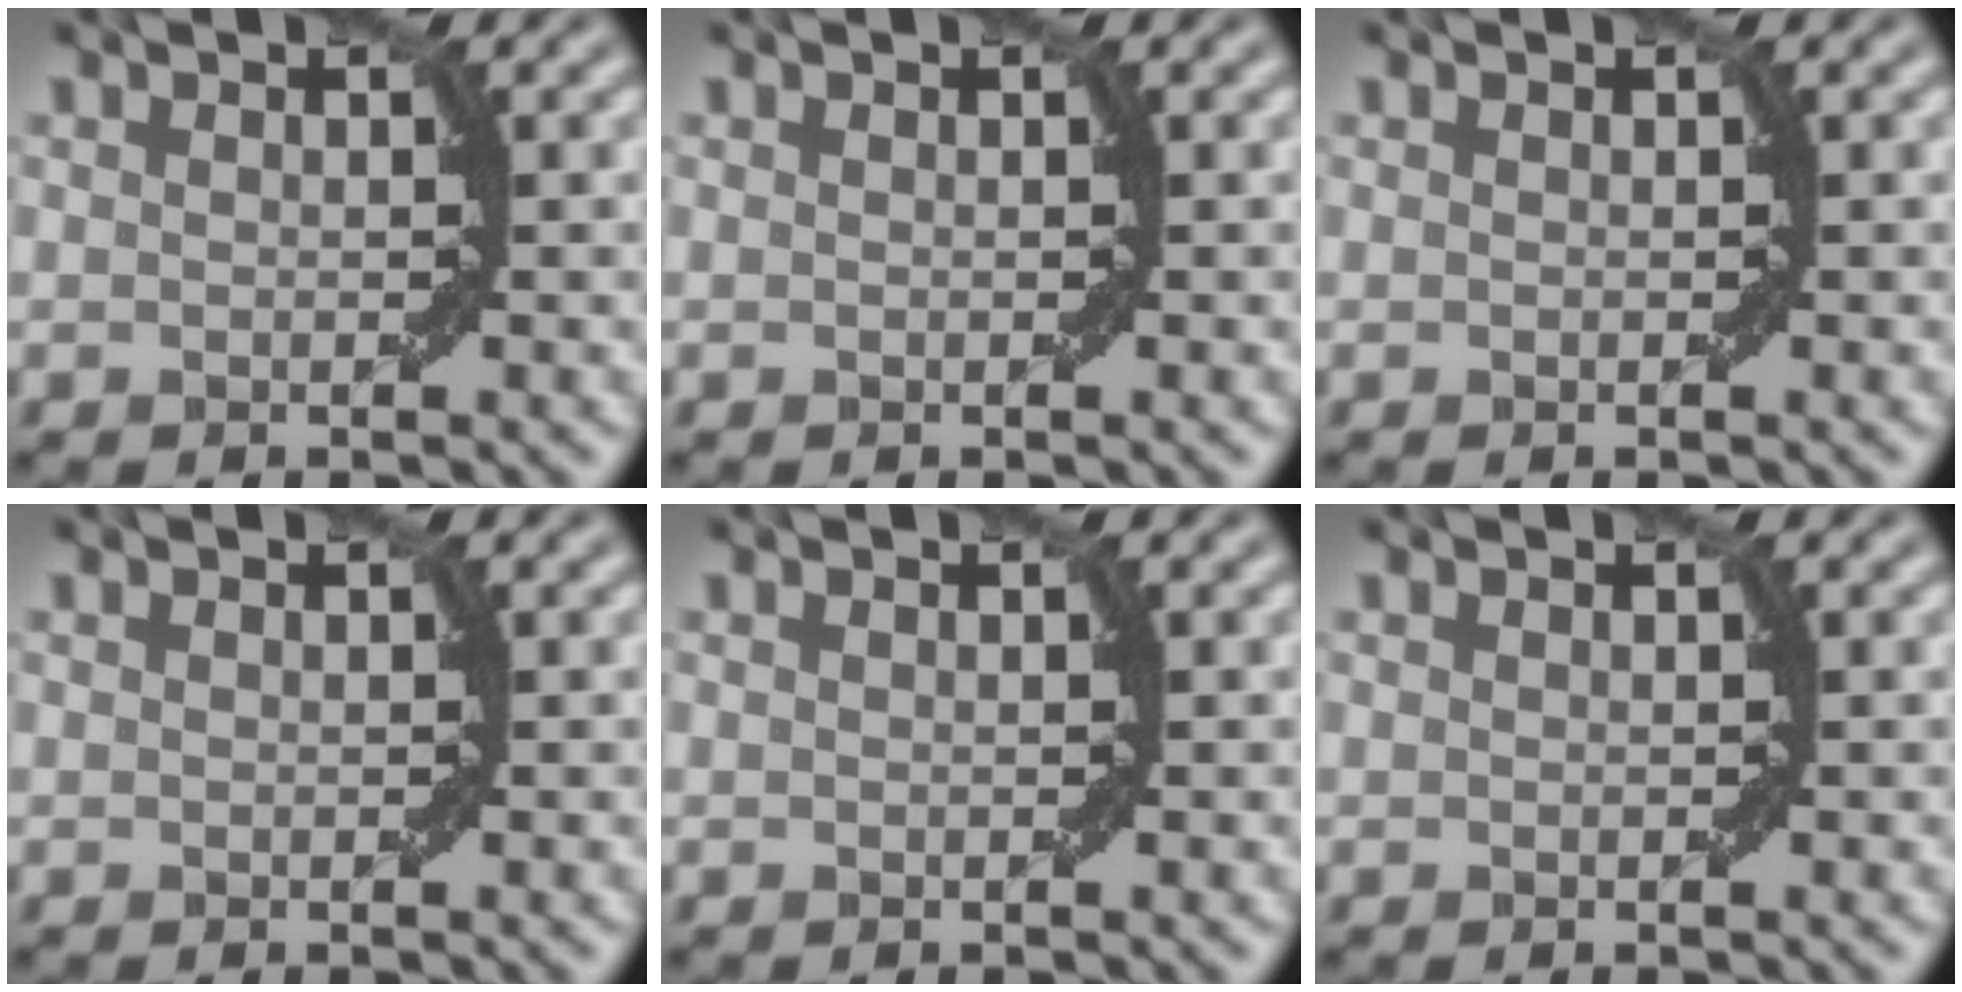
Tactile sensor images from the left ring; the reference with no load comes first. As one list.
[{"total": 0.0}, {"total": 0.0}, {"total": 0.0}, {"total": 0.0}, {"total": 0.0}]